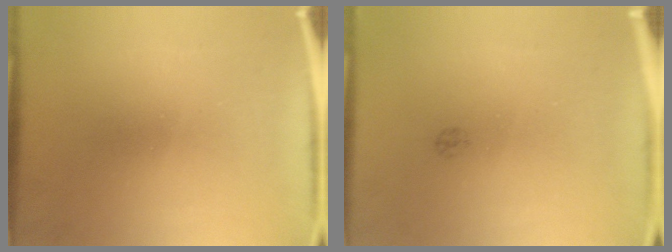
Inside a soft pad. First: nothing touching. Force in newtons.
{"total": 1.0}